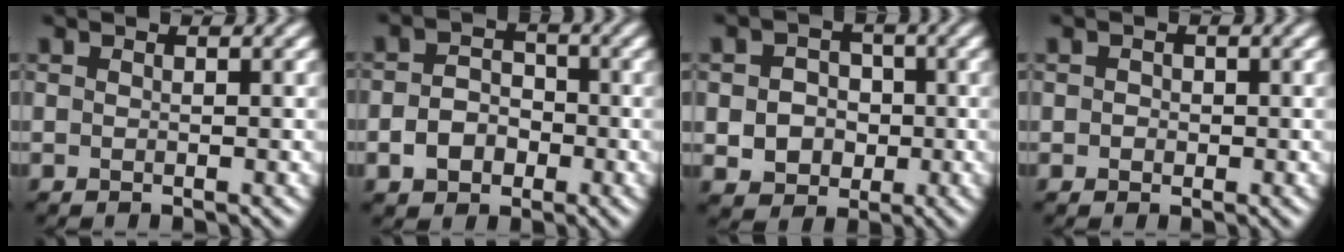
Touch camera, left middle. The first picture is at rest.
{"total": 3.3, "force": [-1.6, 2.3, 1.6], "torque": [-0.028, -0.001, -0.029]}
{"total": 4.1, "force": [-0.8, 3.5, 2.0], "torque": [-0.025, -0.005, -0.018]}
{"total": 0.7, "force": [-0.1, 0.7, 0.1], "torque": [0.004, -0.001, -0.003]}